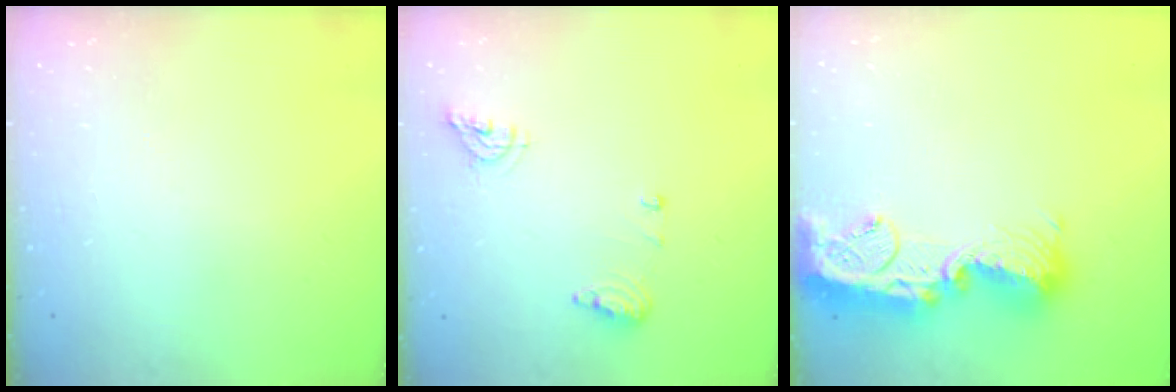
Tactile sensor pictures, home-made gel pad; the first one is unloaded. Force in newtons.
{"total": 7.9, "press": 7.8, "slide": 1.5}
{"total": 16.6, "press": 16.6, "slide": 1.4}